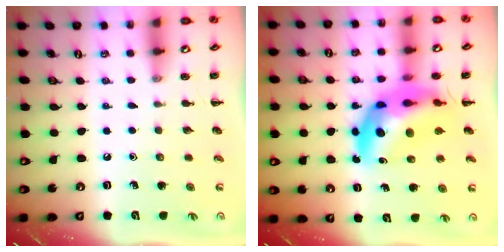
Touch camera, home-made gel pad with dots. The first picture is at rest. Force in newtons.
{"total": 15.2, "press": 14.6, "slide": 4.3}